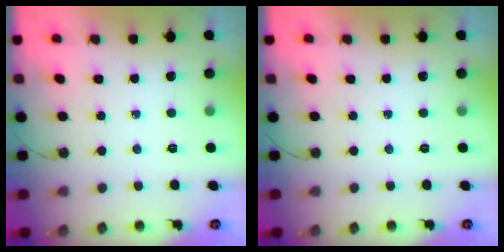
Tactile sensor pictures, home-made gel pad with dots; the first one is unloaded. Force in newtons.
{"total": 0.0}